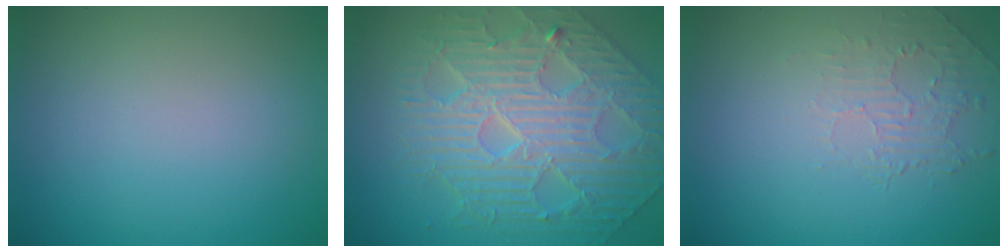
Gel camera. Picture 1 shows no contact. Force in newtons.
{"total": 6.4, "press": 5.5, "slide": 3.3}
{"total": 2.0, "press": 0.6, "slide": 1.9}